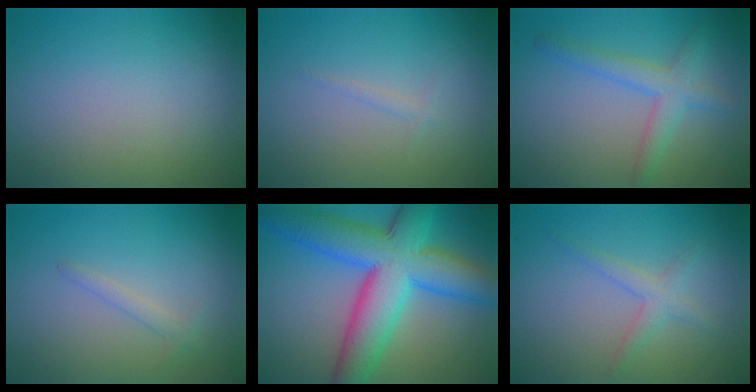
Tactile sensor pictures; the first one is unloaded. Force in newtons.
{"total": 0.6, "press": 0.6, "slide": 0.0}
{"total": 3.1, "press": 3.1, "slide": 0.1}
{"total": 1.1, "press": 1.1, "slide": 0.1}
{"total": 11.5, "press": 11.5, "slide": 0.3}
{"total": 1.8, "press": 1.8, "slide": 0.0}